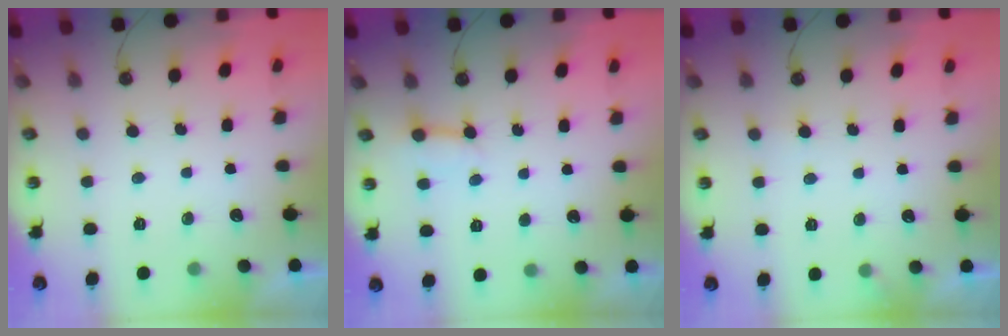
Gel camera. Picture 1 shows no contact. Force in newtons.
{"total": 3.7, "press": 3.6, "slide": 0.4}
{"total": 5.7, "press": 5.7, "slide": 0.3}